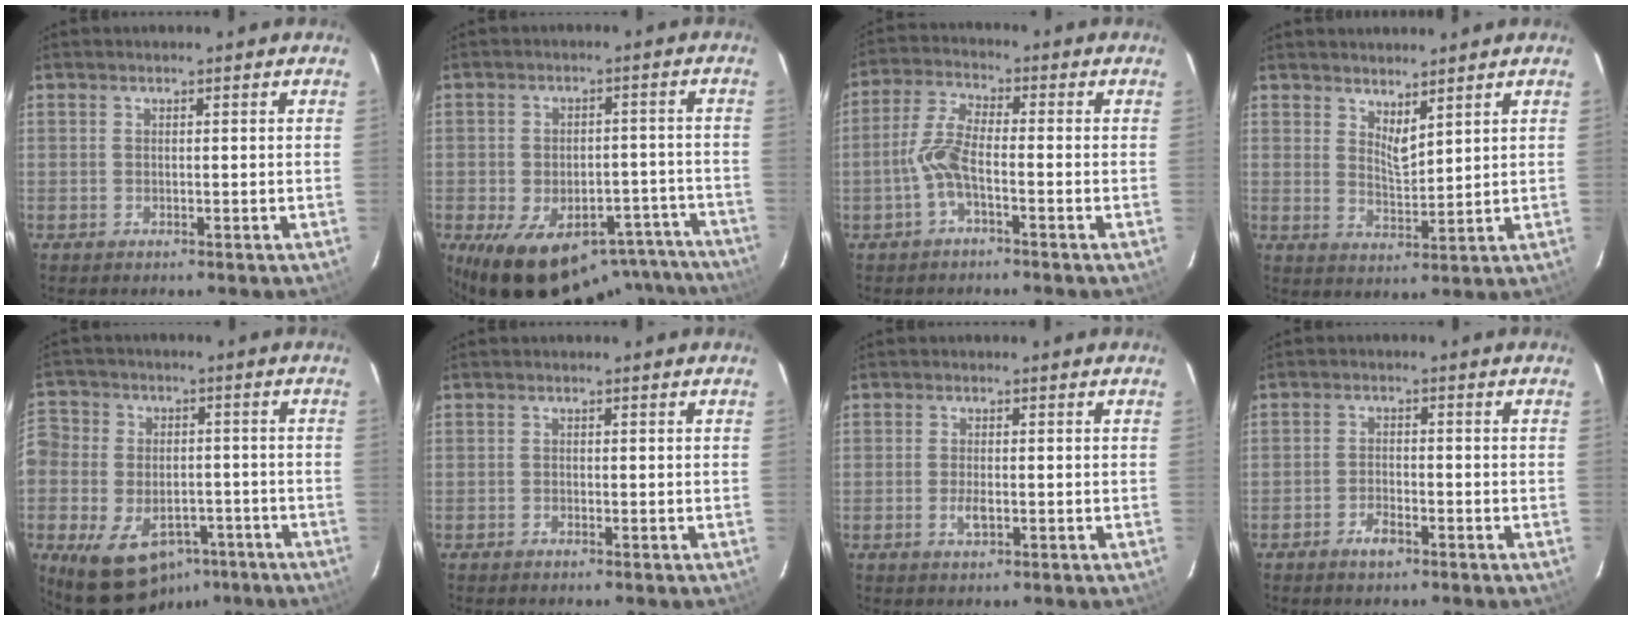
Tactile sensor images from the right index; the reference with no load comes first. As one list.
[{"total": 20.8, "force": [-15.0, 10.8, 9.4], "torque": [-0.163, 0.022, -0.169]}, {"total": 5.8, "force": [-2.3, 1.6, 5.1], "torque": [-0.118, 0.010, -0.048]}, {"total": 4.1, "force": [3.3, 1.1, 2.2], "torque": [-0.037, -0.007, 0.056]}, {"total": 19.9, "force": [-8.8, 15.1, 9.5], "torque": [-0.248, 0.019, -0.124]}, {"total": 0.5, "force": [-0.5, 0.1, 0.0], "torque": [0.000, 0.000, -0.011]}, {"total": 2.3, "force": [-0.6, 1.0, 2.0], "torque": [-0.042, -0.003, -0.011]}, {"total": 3.1, "force": [-2.2, 1.3, 1.6], "torque": [-0.038, 0.001, -0.041]}]